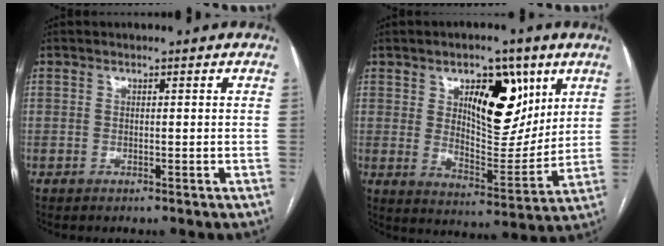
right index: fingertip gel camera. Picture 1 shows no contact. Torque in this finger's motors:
{"motor_torque": [0.46, 0.26, 0.36, 0.13]}